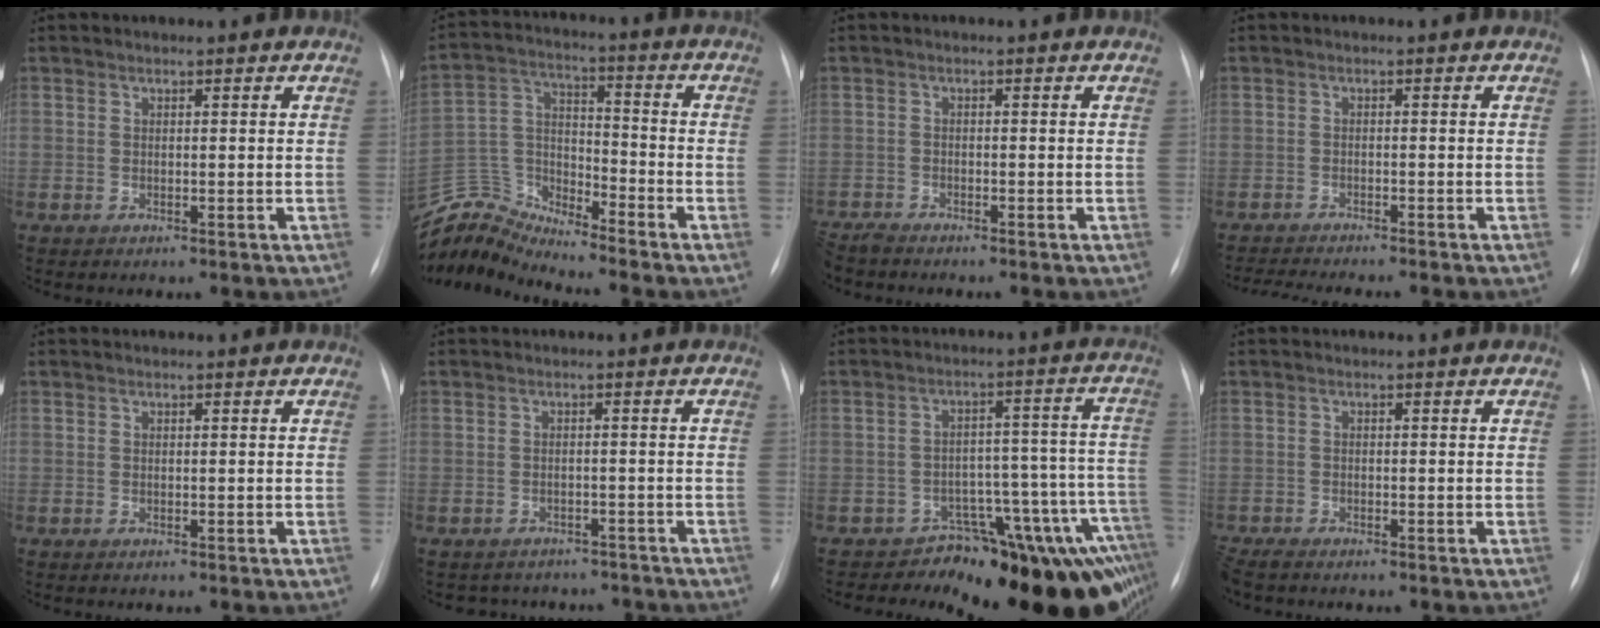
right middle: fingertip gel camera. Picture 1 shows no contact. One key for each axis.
{"total": 9.2, "fx": -9.1, "fy": 0.0, "fz": -0.6, "tx": 0.002, "ty": 0.045, "tz": -0.180}
{"total": 2.6, "fx": -2.5, "fy": 0.1, "fz": 0.5, "tx": -0.008, "ty": -0.013, "tz": -0.049}
{"total": 7.3, "fx": -6.5, "fy": -0.9, "fz": 3.0, "tx": -0.039, "ty": -0.017, "tz": -0.105}
{"total": 0.0}
{"total": 7.6, "fx": -6.8, "fy": 3.2, "fz": 0.4, "tx": -0.003, "ty": 0.018, "tz": -0.076}
{"total": 14.2, "fx": -11.2, "fy": 3.2, "fz": 8.1, "tx": -0.009, "ty": 0.069, "tz": -0.139}
{"total": 2.6, "fx": -2.4, "fy": 0.4, "fz": 1.0, "tx": -0.021, "ty": -0.011, "tz": -0.044}